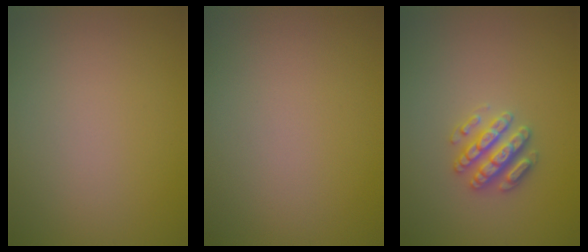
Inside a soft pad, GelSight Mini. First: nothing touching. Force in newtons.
{"total": 0.0}
{"total": 2.8, "press": 2.8, "slide": 0.3}